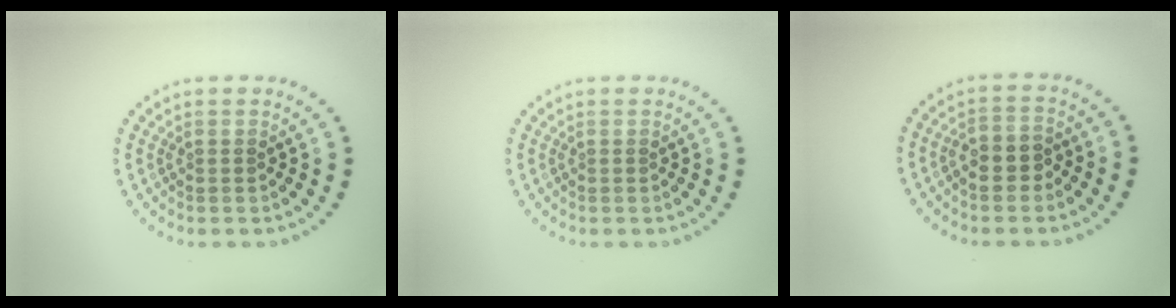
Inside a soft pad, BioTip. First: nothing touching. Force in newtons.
{"total": 0.0}
{"total": 2.0, "press": 1.9, "slide": 0.6}